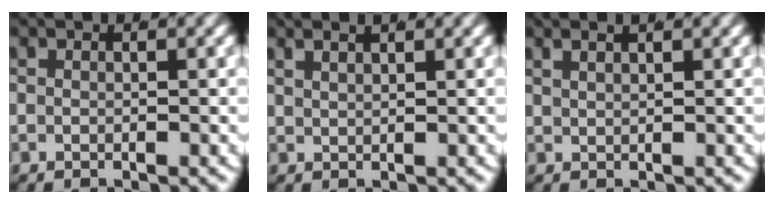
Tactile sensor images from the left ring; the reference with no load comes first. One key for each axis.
{"total": 2.5, "fx": 2.2, "fy": 0.1, "fz": 1.0, "tx": -0.013, "ty": 0.009, "tz": 0.040}
{"total": 2.1, "fx": 1.9, "fy": 0.1, "fz": 1.0, "tx": -0.011, "ty": 0.010, "tz": 0.034}